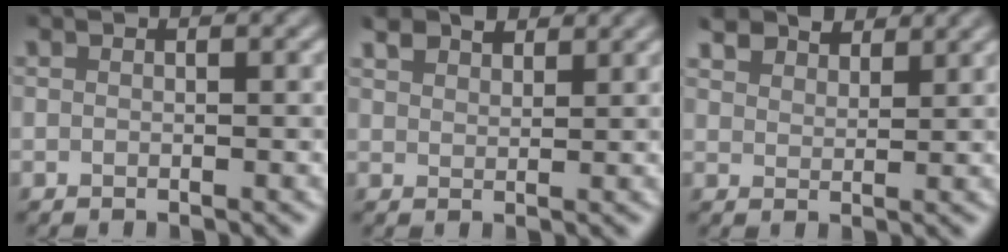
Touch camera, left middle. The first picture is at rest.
{"total": 2.9, "force": [2.3, 1.3, 1.1], "torque": [-0.024, 0.010, 0.046]}
{"total": 4.2, "force": [3.7, 1.7, 1.3], "torque": [-0.035, 0.005, 0.067]}